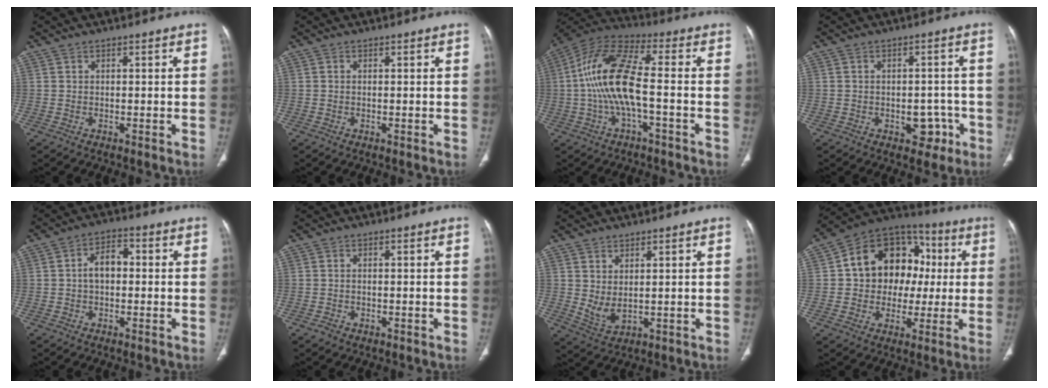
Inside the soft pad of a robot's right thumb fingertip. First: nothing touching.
{"total": 0.0}
{"total": 14.0, "force": [-1.5, 4.6, 13.2], "torque": [-0.286, 0.040, -0.032]}
{"total": 5.2, "force": [-2.2, 3.7, 3.0], "torque": [-0.011, 0.020, -0.023]}
{"total": 5.5, "force": [-0.1, 3.6, 4.1], "torque": [-0.063, 0.021, -0.011]}
{"total": 1.1, "force": [-0.5, 0.9, 0.5], "torque": [-0.009, 0.004, -0.007]}
{"total": 4.3, "force": [1.1, 2.0, 3.7], "torque": [-0.073, -0.016, 0.033]}
{"total": 18.8, "force": [1.9, 14.7, 11.6], "torque": [-0.127, 0.035, 0.027]}